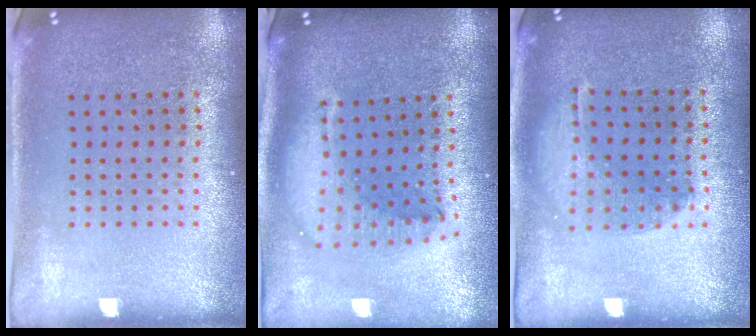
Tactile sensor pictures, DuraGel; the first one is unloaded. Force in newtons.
{"total": 2.2, "press": 1.7, "slide": 1.4}
{"total": 1.3, "press": 1.2, "slide": 0.4}